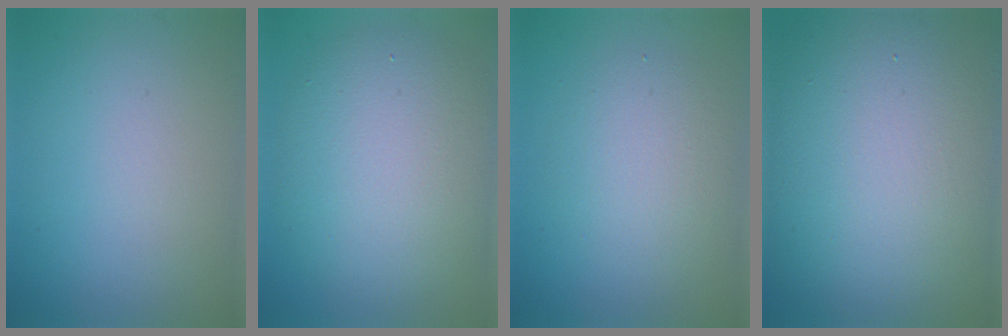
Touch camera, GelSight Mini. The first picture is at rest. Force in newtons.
{"total": 8.4, "press": 8.4, "slide": 0.6}
{"total": 3.4, "press": 3.4, "slide": 0.2}
{"total": 17.9, "press": 17.8, "slide": 1.3}